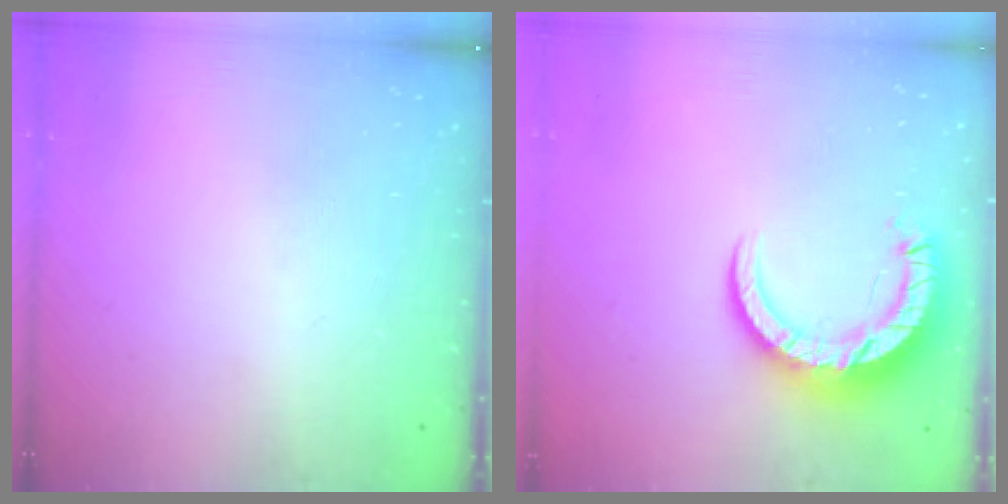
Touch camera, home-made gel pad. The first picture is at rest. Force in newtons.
{"total": 10.7, "press": 10.6, "slide": 1.1}